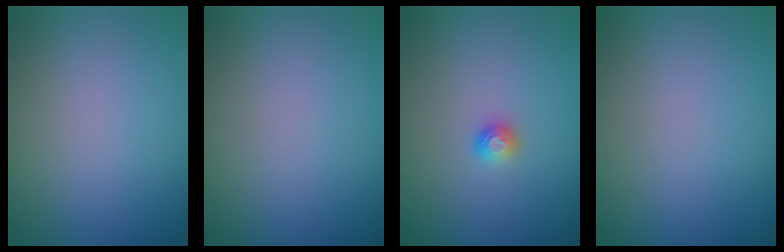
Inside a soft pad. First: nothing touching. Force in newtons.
{"total": 0.0}
{"total": 1.2, "press": 1.1, "slide": 0.3}
{"total": 0.0}